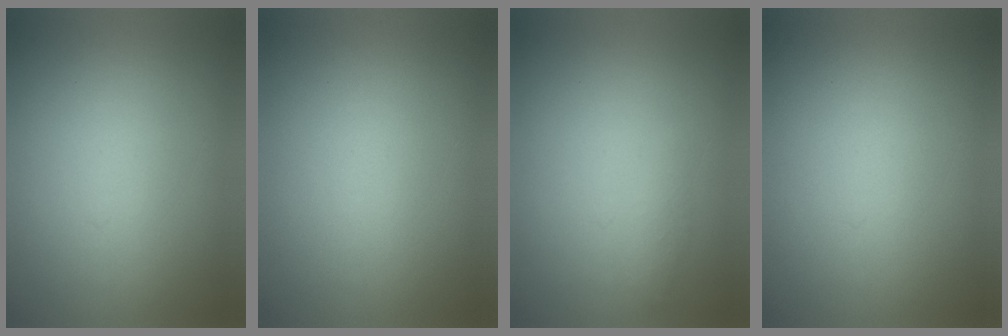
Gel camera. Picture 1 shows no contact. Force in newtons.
{"total": 0.0}
{"total": 1.2}
{"total": 0.0}